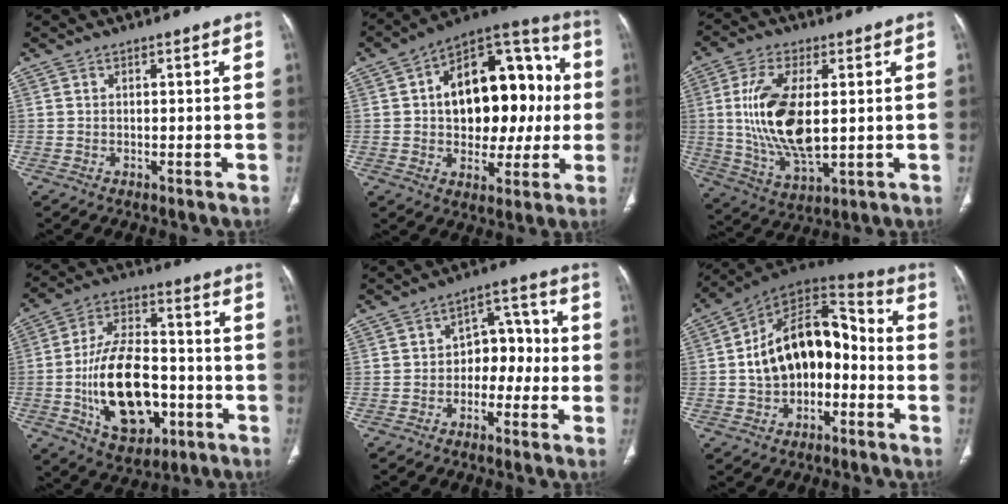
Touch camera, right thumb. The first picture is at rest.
{"total": 23.8, "force": [2.2, 14.3, 18.9], "torque": [-0.233, 0.040, 0.033]}
{"total": 16.0, "force": [1.4, 7.4, 14.1], "torque": [-0.281, -0.017, 0.037]}
{"total": 19.4, "force": [-4.9, 11.5, 14.9], "torque": [-0.235, 0.028, -0.072]}
{"total": 8.0, "force": [-1.4, 5.7, 5.4], "torque": [-0.037, 0.038, -0.033]}
{"total": 18.2, "force": [-2.0, 11.6, 13.9], "torque": [-0.190, 0.057, -0.040]}